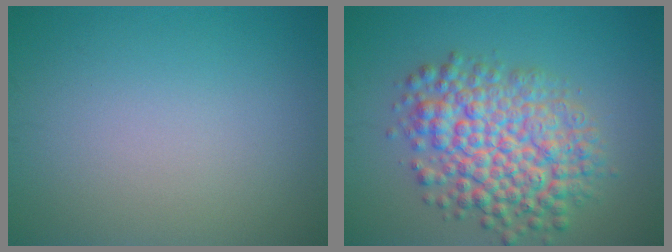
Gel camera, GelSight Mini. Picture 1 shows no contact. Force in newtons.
{"total": 8.0, "press": 8.0, "slide": 0.2}